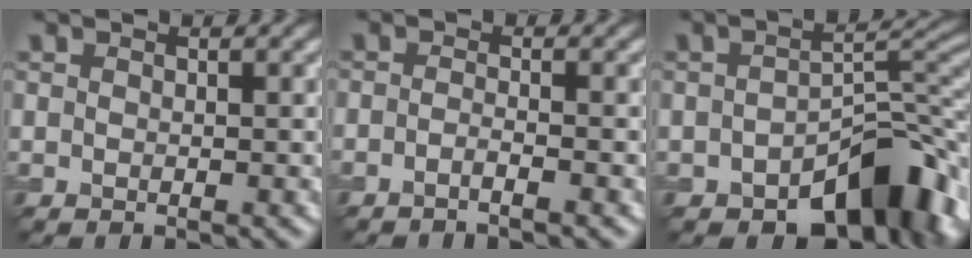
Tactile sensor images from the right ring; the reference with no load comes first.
{"total": 1.3, "force": [-1.0, 0.1, 0.8], "torque": [-0.012, 0.003, -0.023]}
{"total": 9.0, "force": [-4.9, 4.7, 5.9], "torque": [-0.065, 0.005, -0.069]}